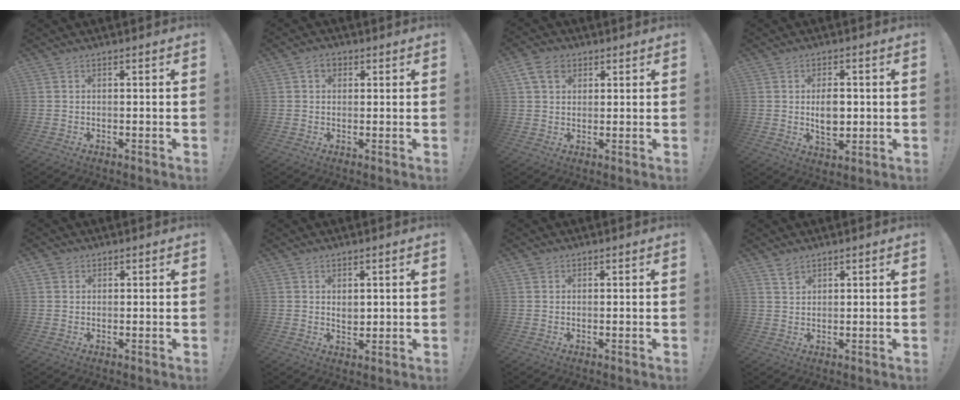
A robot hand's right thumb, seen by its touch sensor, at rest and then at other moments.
{"total": 3.4, "force": [1.2, 2.7, 1.6], "torque": [-0.020, -0.003, 0.021]}
{"total": 7.7, "force": [3.4, 5.6, 4.0], "torque": [-0.065, 0.000, 0.068]}
{"total": 7.2, "force": [0.0, 4.9, 5.3], "torque": [-0.082, -0.002, -0.004]}
{"total": 1.8, "force": [1.1, 1.4, 0.1], "torque": [0.001, -0.003, 0.019]}
{"total": 3.0, "force": [1.4, 2.3, 1.3], "torque": [-0.011, -0.010, 0.023]}
{"total": 0.9, "force": [0.7, 0.5, 0.1], "torque": [-0.007, 0.001, 0.014]}
{"total": 2.9, "force": [2.3, 1.5, 1.1], "torque": [-0.013, -0.011, 0.043]}